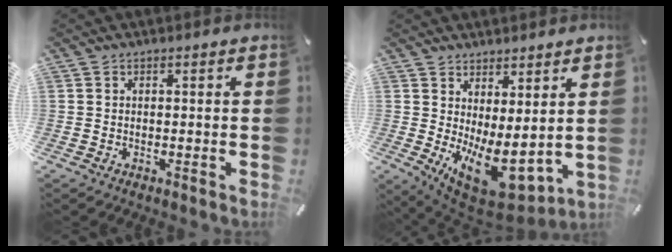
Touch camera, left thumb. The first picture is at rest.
{"total": 10.8, "force": [-0.6, 6.0, 8.9], "torque": [-0.119, -0.040, 0.007]}